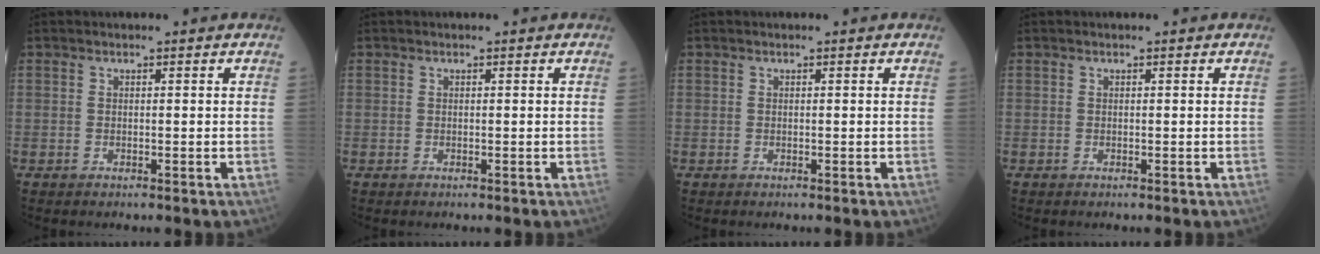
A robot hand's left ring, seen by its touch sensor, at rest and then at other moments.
{"total": 0.0}
{"total": 0.0}
{"total": 0.0}